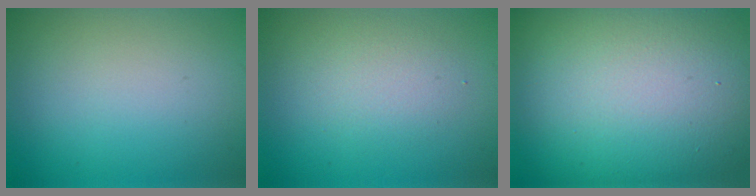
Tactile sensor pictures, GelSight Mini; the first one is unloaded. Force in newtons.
{"total": 2.4, "press": 2.4, "slide": 0.0}
{"total": 19.5, "press": 19.5, "slide": 0.9}